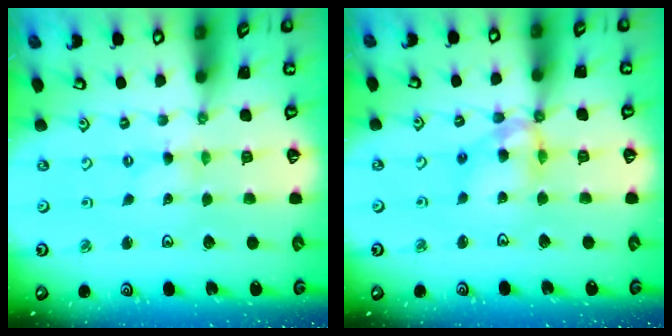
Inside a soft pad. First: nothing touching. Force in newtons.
{"total": 11.7, "press": 11.7, "slide": 1.0}